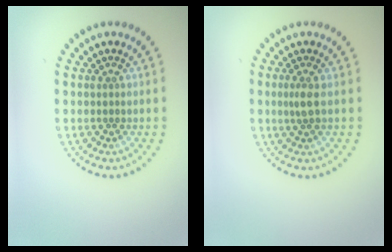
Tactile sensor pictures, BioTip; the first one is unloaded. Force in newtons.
{"total": 1.5, "press": 1.1, "slide": 0.9}